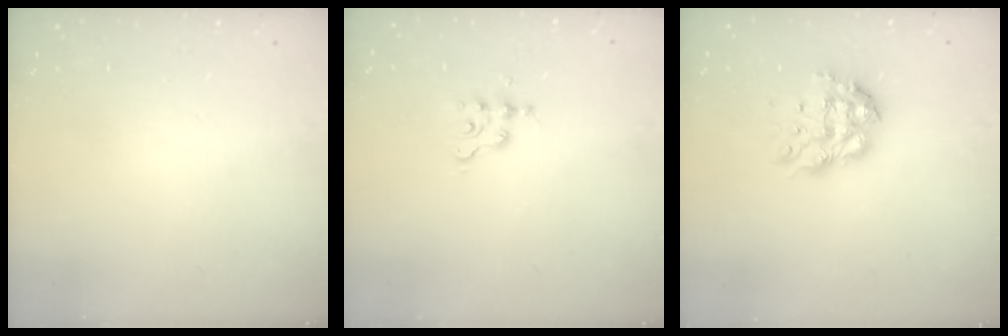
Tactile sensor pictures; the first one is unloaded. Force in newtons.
{"total": 2.9, "press": 2.8, "slide": 0.3}
{"total": 9.9, "press": 9.8, "slide": 1.0}